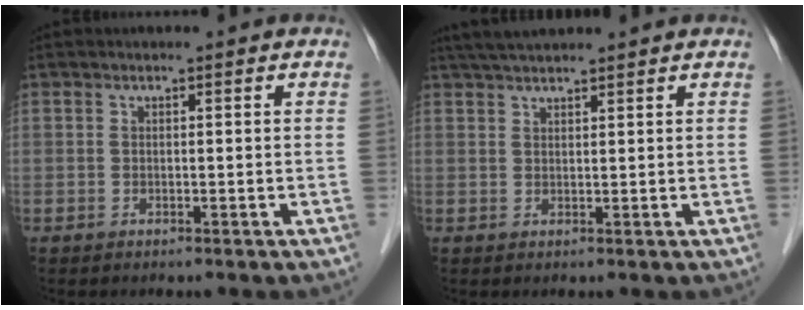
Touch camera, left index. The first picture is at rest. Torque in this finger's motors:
{"motor_torque": [0.00, -0.09, 0.11, 0.04]}